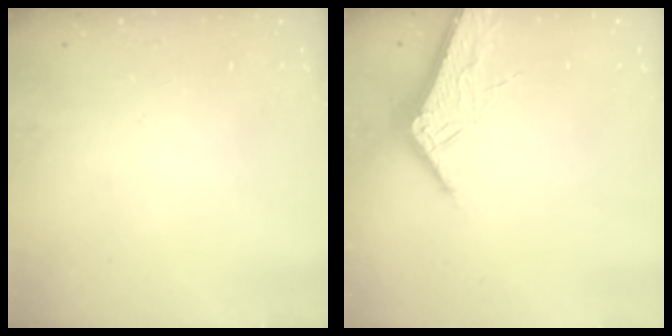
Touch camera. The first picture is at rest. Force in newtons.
{"total": 6.1, "press": 6.0, "slide": 0.7}